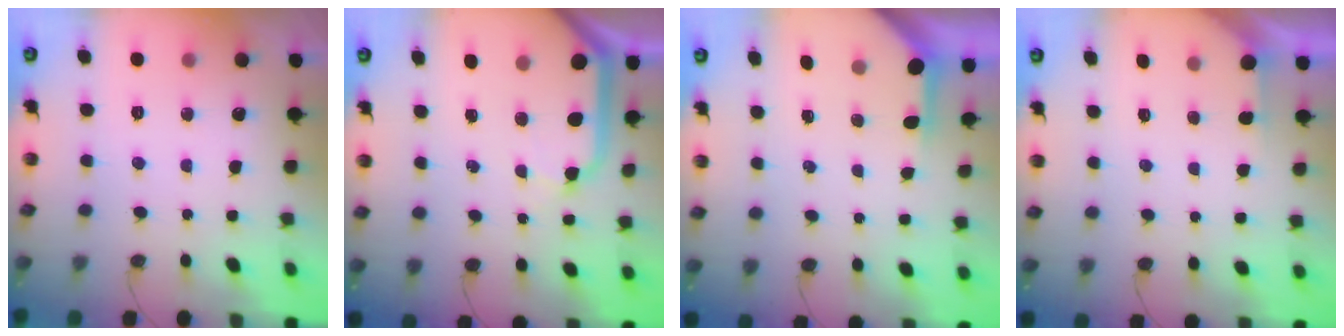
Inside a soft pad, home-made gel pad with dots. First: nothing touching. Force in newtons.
{"total": 12.1, "press": 12.0, "slide": 1.4}
{"total": 3.3, "press": 3.3, "slide": 0.4}
{"total": 2.0, "press": 2.0, "slide": 0.2}